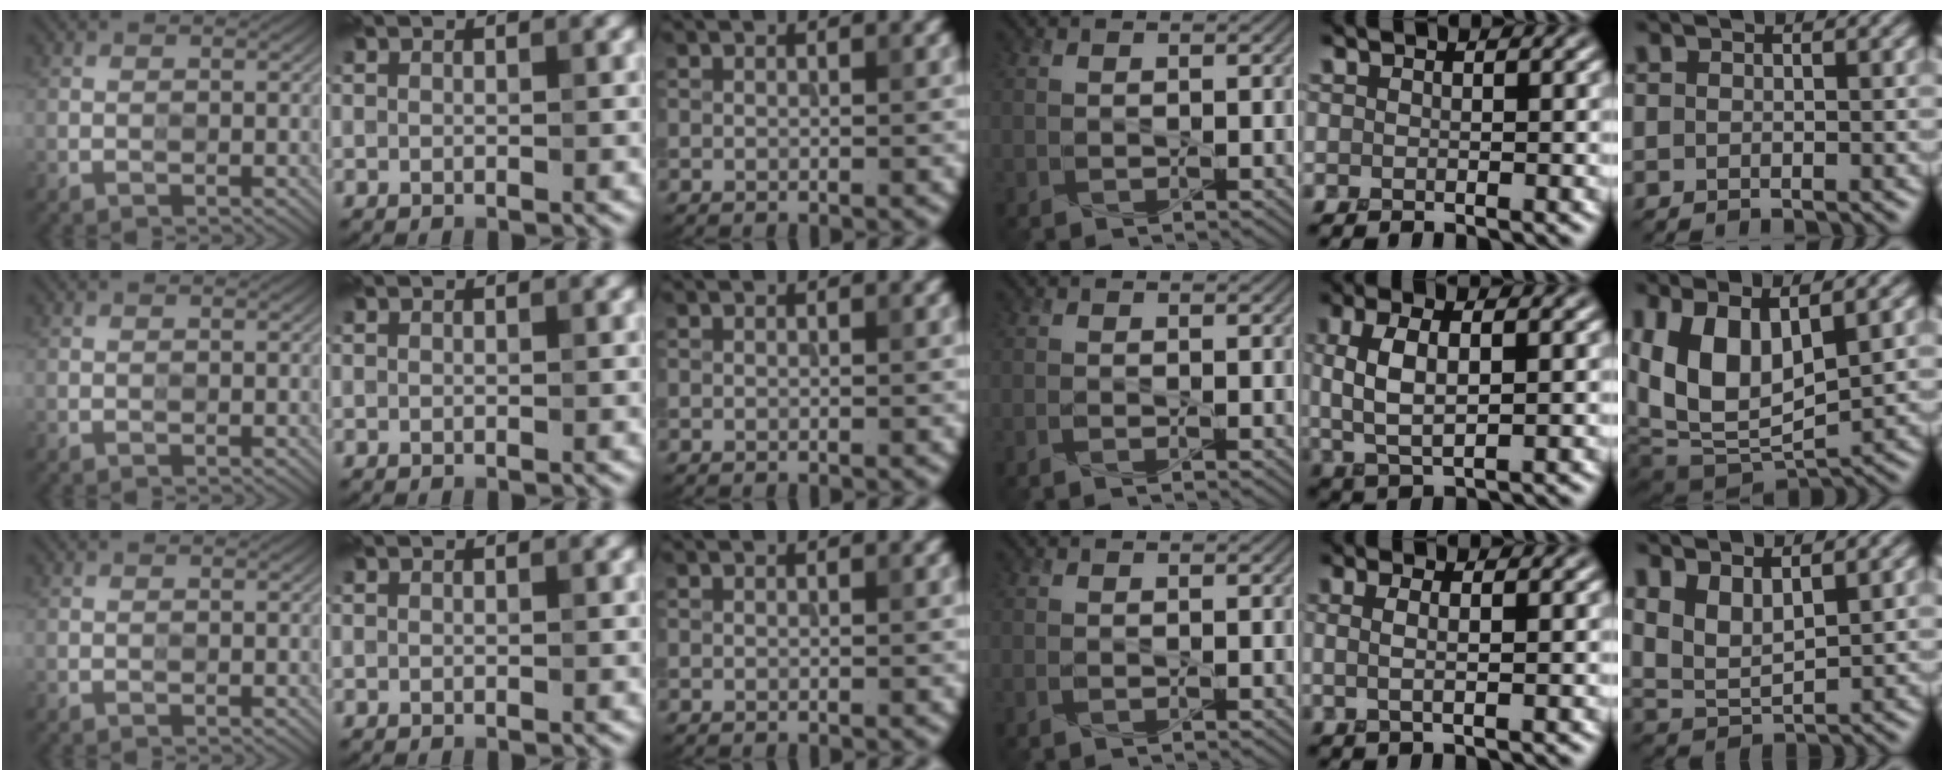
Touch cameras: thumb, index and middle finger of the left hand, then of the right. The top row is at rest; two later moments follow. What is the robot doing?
{"motion": "press", "object": "memory foam"}